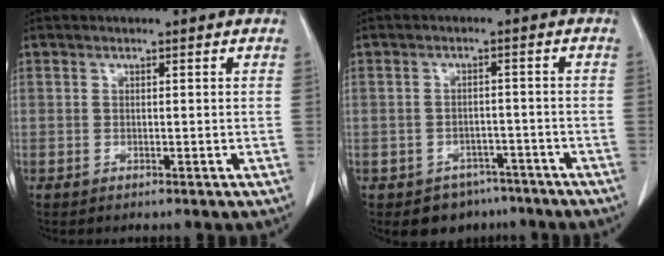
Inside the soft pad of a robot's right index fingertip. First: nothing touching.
{"total": 5.5, "force": [-4.1, 3.6, 0.6], "torque": [0.005, 0.013, -0.055]}